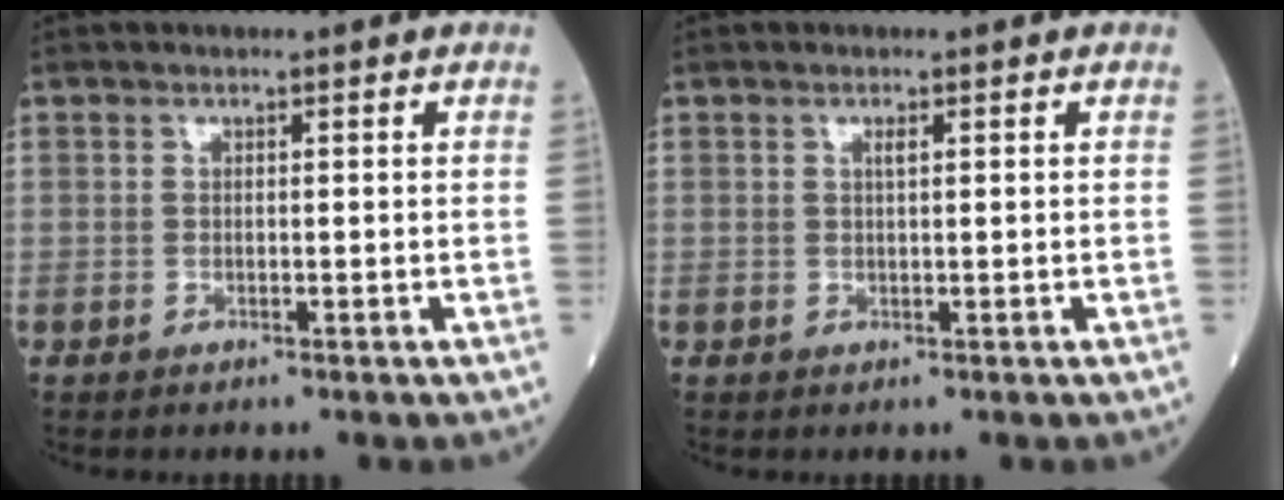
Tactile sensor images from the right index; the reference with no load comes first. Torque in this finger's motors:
{"motor_torque": [0.10, 0.12, 0.18, 0.03]}